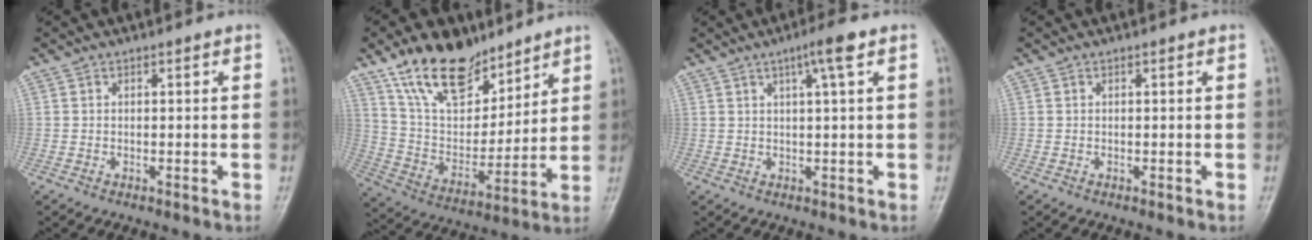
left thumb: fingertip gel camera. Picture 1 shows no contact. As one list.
[{"total": 18.1, "force": [12.5, 9.5, 9.1], "torque": [-0.108, -0.060, 0.232]}, {"total": 4.3, "force": [2.1, -0.1, 3.8], "torque": [-0.066, -0.002, 0.036]}, {"total": 0.0}]